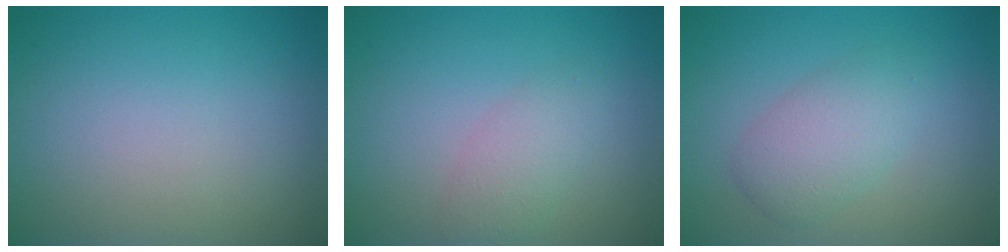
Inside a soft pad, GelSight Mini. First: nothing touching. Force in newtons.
{"total": 2.2, "press": 2.2, "slide": 0.2}
{"total": 3.2, "press": 3.2, "slide": 0.1}